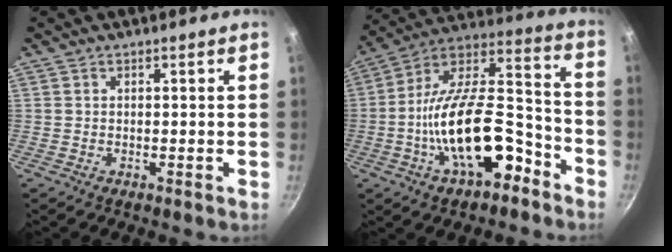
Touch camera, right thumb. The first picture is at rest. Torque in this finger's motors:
{"motor_torque": [2.83, 2.18, 2.16, -0.61, 0.71]}